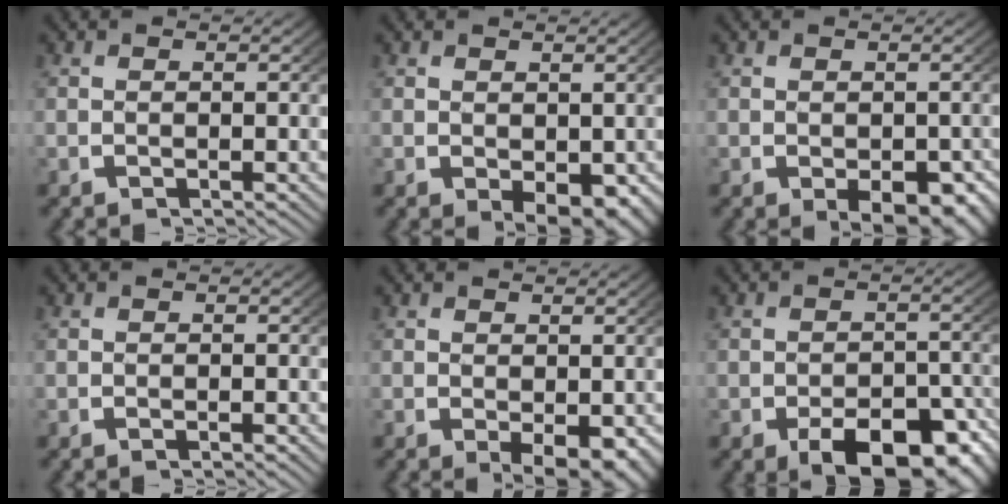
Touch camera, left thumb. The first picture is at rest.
{"total": 3.3, "force": [-0.4, 2.1, 2.5], "torque": [-0.040, -0.028, 0.014]}
{"total": 4.3, "force": [-1.3, 2.6, 3.2], "torque": [-0.047, -0.036, -0.002]}
{"total": 0.6, "force": [-0.3, 0.1, 0.5], "torque": [-0.007, 0.000, -0.006]}
{"total": 3.5, "force": [-0.7, 1.9, 2.8], "torque": [-0.046, -0.029, 0.007]}
{"total": 7.7, "force": [-3.7, 4.1, 5.3], "torque": [-0.072, -0.036, -0.044]}